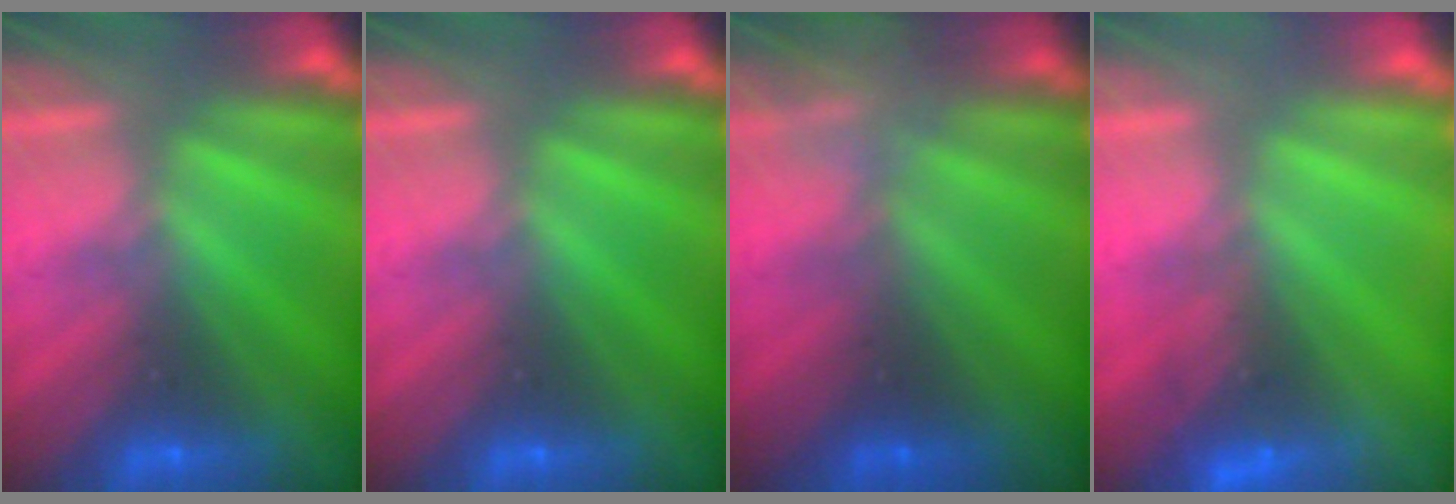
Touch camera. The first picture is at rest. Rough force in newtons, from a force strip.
{"total": 0.0}
{"total": 2.3}
{"total": 2.5}